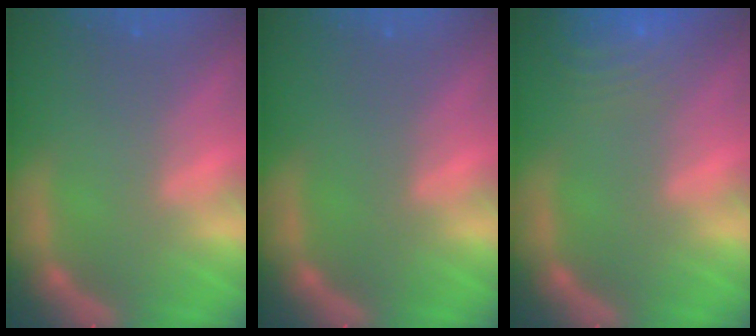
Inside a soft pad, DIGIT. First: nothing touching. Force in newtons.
{"total": 0.0}
{"total": 9.5}